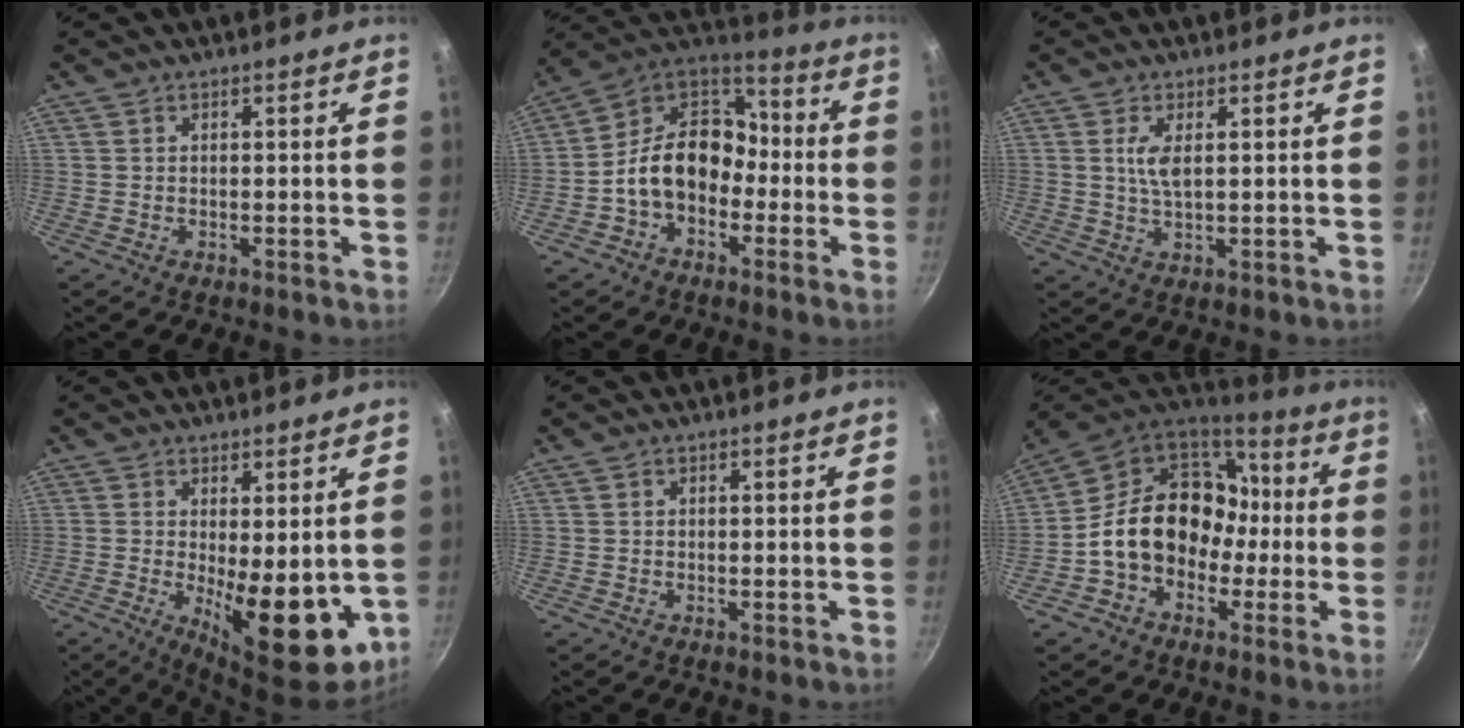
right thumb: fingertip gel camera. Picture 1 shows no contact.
{"total": 14.8, "force": [-3.7, 11.0, 9.2], "torque": [-0.109, 0.059, -0.087]}
{"total": 4.1, "force": [1.0, 1.5, 3.6], "torque": [-0.071, -0.005, 0.020]}
{"total": 13.1, "force": [-1.4, 5.1, 12.0], "torque": [-0.141, -0.015, -0.004]}
{"total": 0.5, "force": [0.1, 0.5, 0.2], "torque": [0.000, 0.004, 0.001]}
{"total": 19.9, "force": [-1.6, 15.6, 12.2], "torque": [-0.166, 0.066, -0.028]}